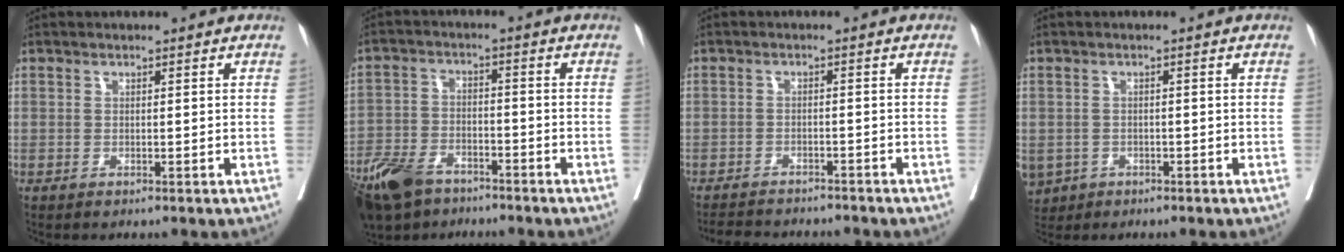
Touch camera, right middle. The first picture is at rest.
{"total": 11.1, "force": [-8.2, 5.0, 5.5], "torque": [-0.111, -0.018, -0.151]}
{"total": 9.0, "force": [-8.4, 1.8, 2.6], "torque": [-0.040, -0.004, -0.114]}
{"total": 7.1, "force": [-3.2, 5.9, 2.3], "torque": [-0.065, -0.002, -0.047]}